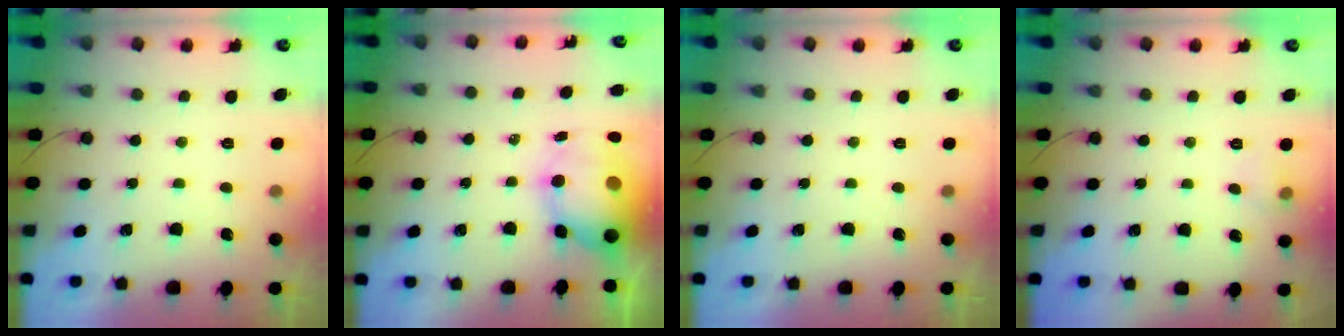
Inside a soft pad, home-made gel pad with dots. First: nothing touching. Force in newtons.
{"total": 10.8, "press": 10.4, "slide": 2.9}
{"total": 0.0}
{"total": 5.6, "press": 4.2, "slide": 3.6}